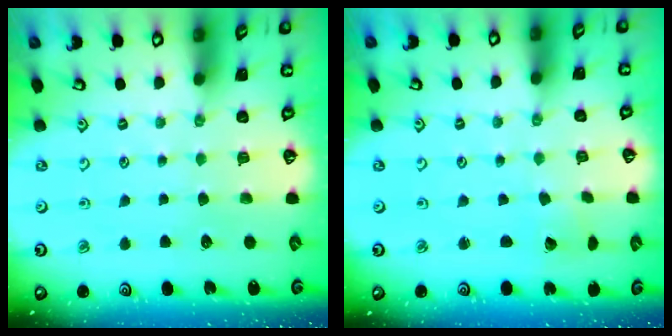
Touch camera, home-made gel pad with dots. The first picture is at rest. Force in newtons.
{"total": 2.7, "press": 2.7, "slide": 0.0}